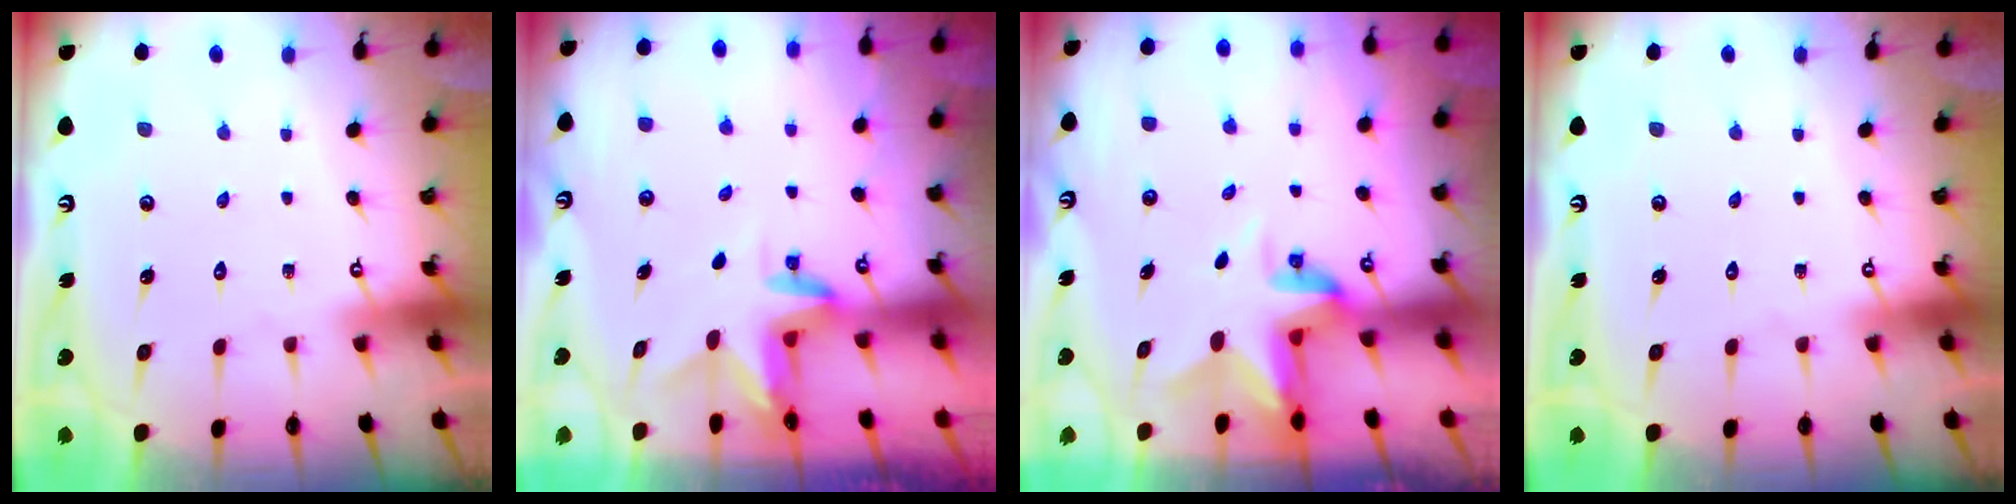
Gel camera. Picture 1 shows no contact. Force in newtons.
{"total": 3.0, "press": 3.0, "slide": 0.2}
{"total": 4.3, "press": 4.3, "slide": 0.2}
{"total": 0.0}